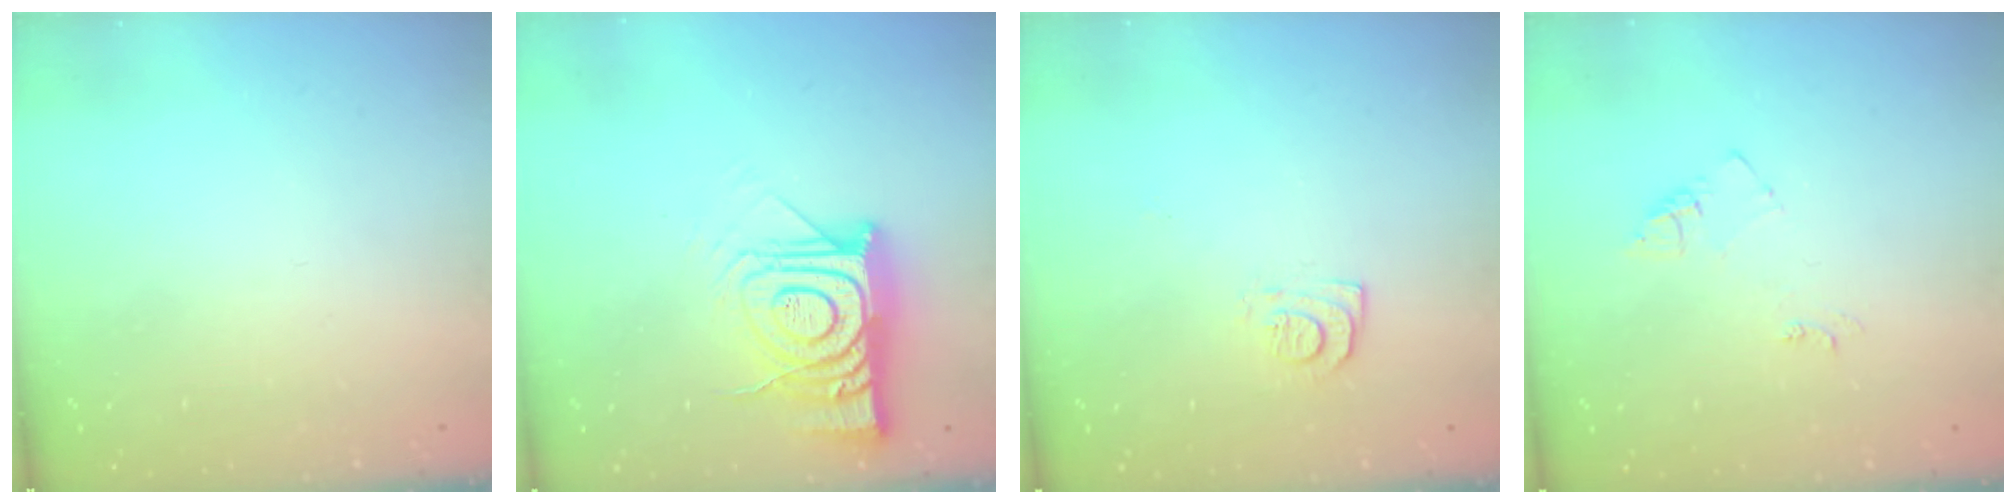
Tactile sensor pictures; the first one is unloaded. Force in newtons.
{"total": 16.1, "press": 16.1, "slide": 1.3}
{"total": 6.8, "press": 6.7, "slide": 0.7}
{"total": 5.5, "press": 5.5, "slide": 0.6}